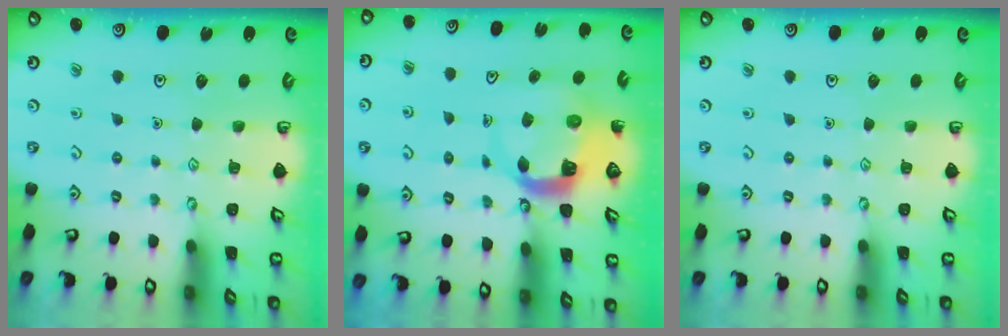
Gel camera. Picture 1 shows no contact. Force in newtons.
{"total": 5.8, "press": 5.7, "slide": 0.7}
{"total": 0.0}